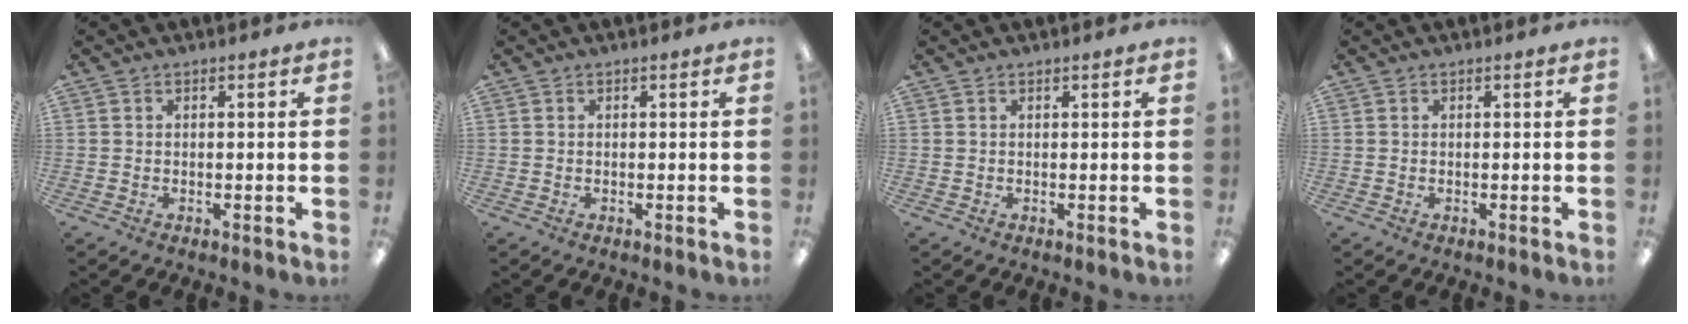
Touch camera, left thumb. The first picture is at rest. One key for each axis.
{"total": 0.0}
{"total": 0.0}
{"total": 0.0}